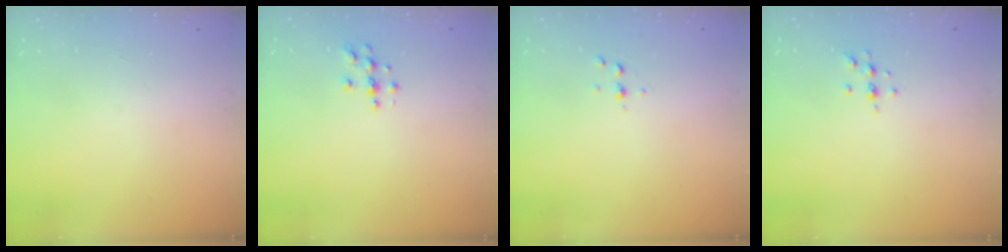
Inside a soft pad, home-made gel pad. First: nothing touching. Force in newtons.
{"total": 3.8, "press": 3.8, "slide": 0.4}
{"total": 2.5, "press": 2.4, "slide": 0.2}
{"total": 4.3, "press": 4.0, "slide": 1.4}